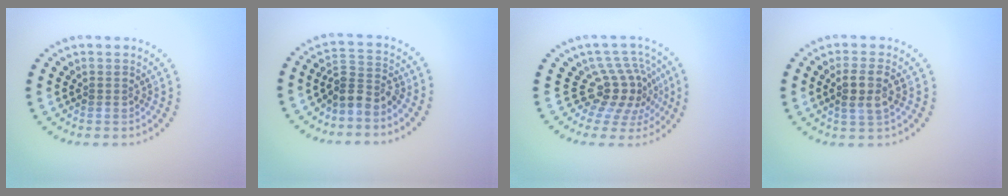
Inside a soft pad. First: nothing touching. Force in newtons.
{"total": 2.8, "press": 2.2, "slide": 1.7}
{"total": 4.5, "press": 3.1, "slide": 3.2}
{"total": 2.6, "press": 2.4, "slide": 1.1}